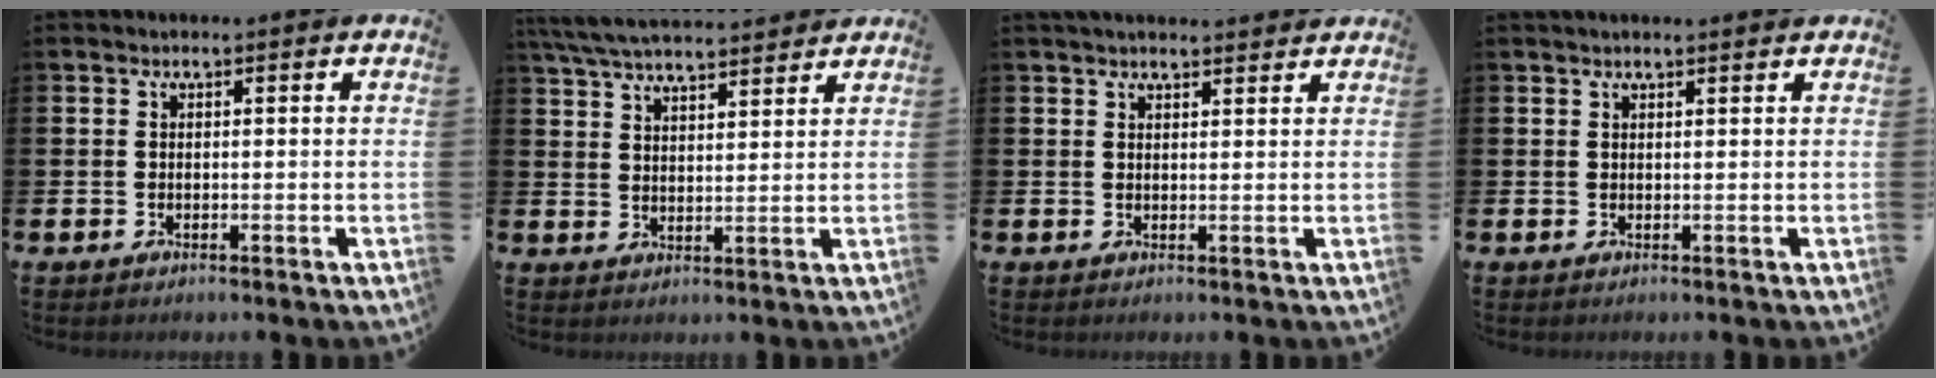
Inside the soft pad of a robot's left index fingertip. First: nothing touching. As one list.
[{"total": 6.2, "force": [5.9, 0.7, 1.5], "torque": [-0.052, -0.026, 0.107]}, {"total": 2.3, "force": [2.2, 0.3, 0.5], "torque": [0.001, -0.011, 0.037]}, {"total": 1.0, "force": [0.9, 0.0, 0.3], "torque": [0.008, -0.005, 0.014]}]